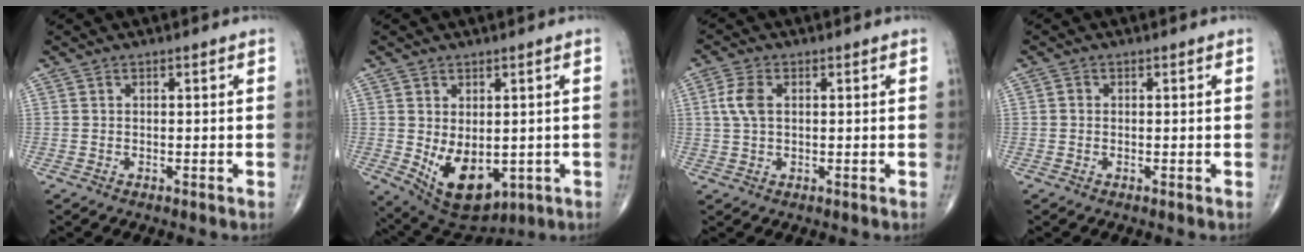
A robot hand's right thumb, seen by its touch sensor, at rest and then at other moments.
{"total": 11.3, "force": [-1.8, 6.9, 8.8], "torque": [-0.122, -0.010, 0.000]}
{"total": 4.5, "force": [0.8, 2.6, 3.6], "torque": [-0.088, 0.007, 0.014]}
{"total": 0.6, "force": [0.0, 0.6, 0.3], "torque": [-0.002, 0.001, -0.003]}